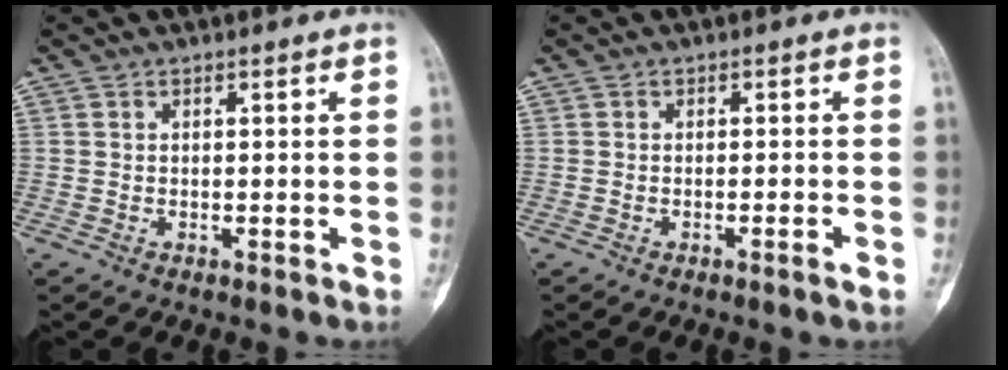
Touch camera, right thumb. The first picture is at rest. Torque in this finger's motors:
{"motor_torque": [-0.29, -0.03, -0.12, 0.24, -0.10]}